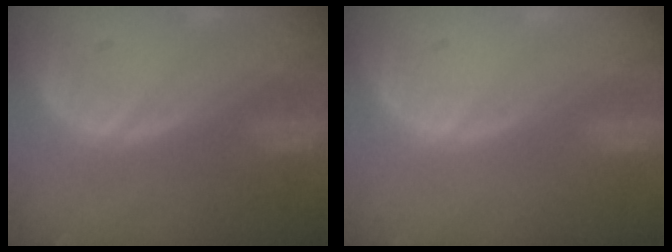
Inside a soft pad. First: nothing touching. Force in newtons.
{"total": 0.0}